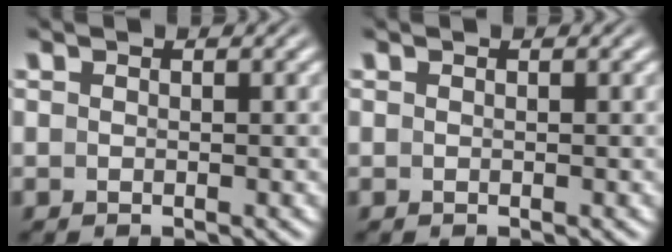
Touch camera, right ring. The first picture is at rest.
{"total": 0.0}